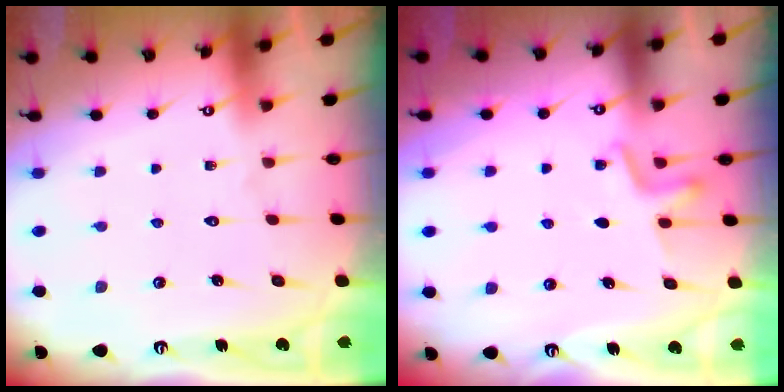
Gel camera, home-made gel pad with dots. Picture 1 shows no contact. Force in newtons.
{"total": 3.4, "press": 3.3, "slide": 0.5}